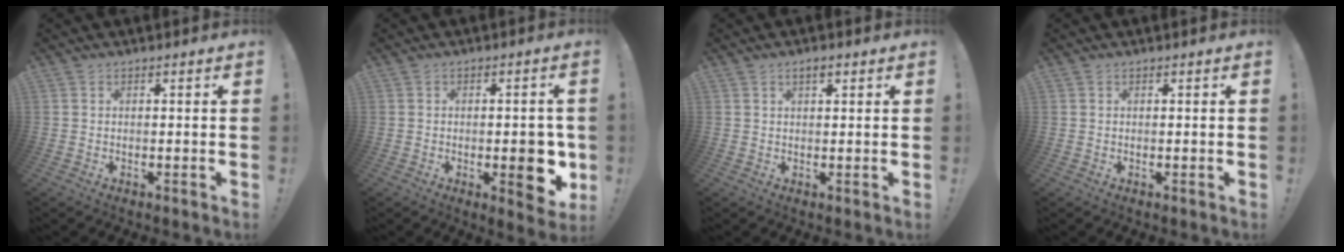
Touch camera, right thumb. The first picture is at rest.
{"total": 8.6, "force": [-1.8, 4.2, 7.3], "torque": [-0.074, 0.003, -0.021]}
{"total": 2.2, "force": [1.2, 0.9, 1.6], "torque": [-0.026, -0.001, 0.020]}
{"total": 0.0}